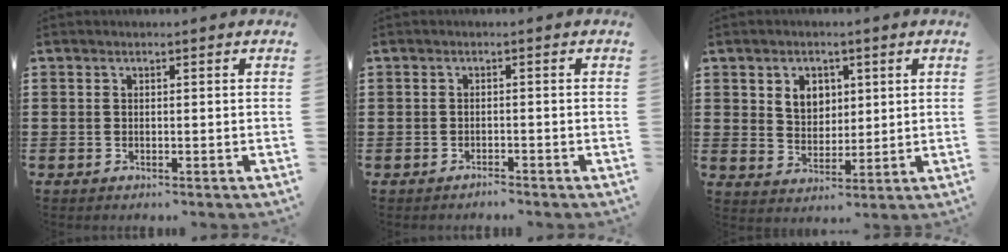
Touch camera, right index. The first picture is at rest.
{"total": 1.1, "force": [-1.1, 0.1, -0.2], "torque": [-0.001, 0.005, -0.026]}
{"total": 4.6, "force": [1.9, 3.8, 1.9], "torque": [-0.045, 0.011, 0.031]}